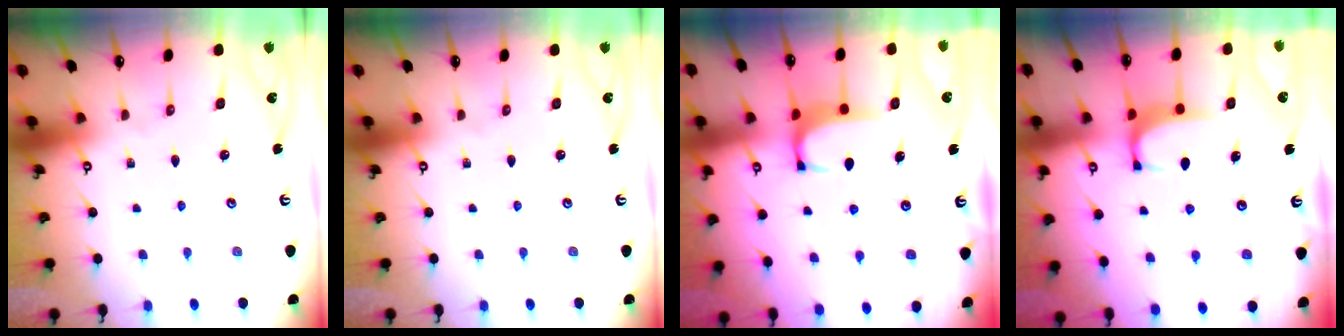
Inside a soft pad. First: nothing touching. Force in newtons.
{"total": 0.0}
{"total": 1.9, "press": 1.8, "slide": 0.5}
{"total": 1.7, "press": 1.6, "slide": 0.5}